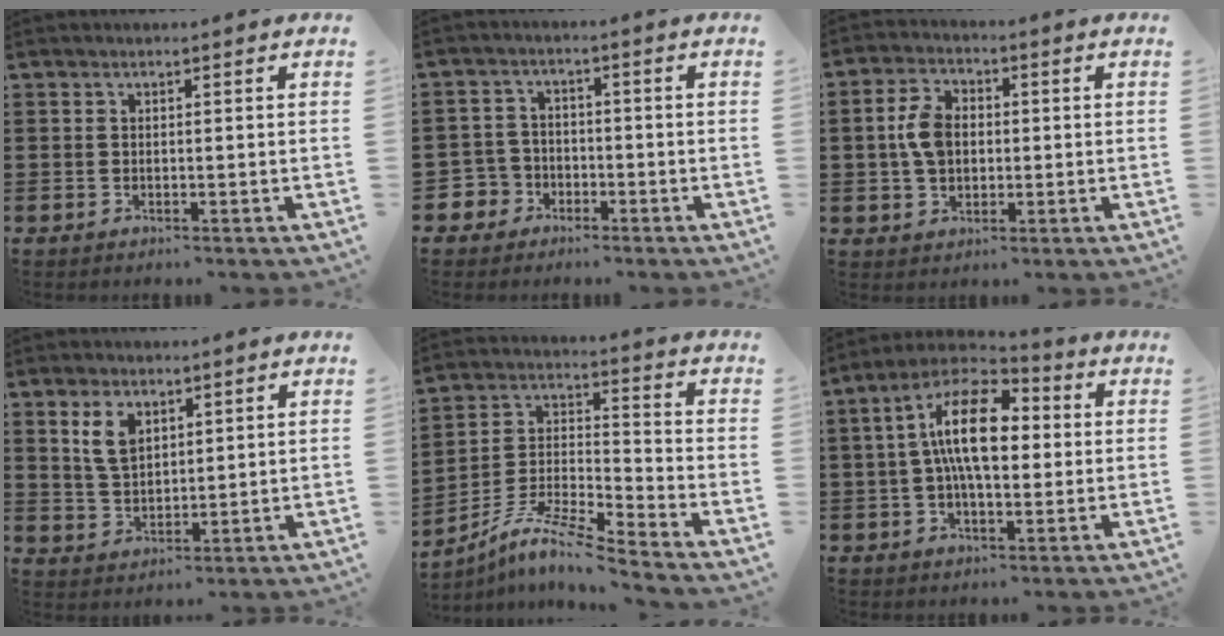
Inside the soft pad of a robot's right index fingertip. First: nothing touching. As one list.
[{"total": 4.1, "force": [-2.1, 3.5, 0.6], "torque": [-0.046, 0.000, -0.049]}, {"total": 6.1, "force": [0.0, 4.2, 4.4], "torque": [-0.113, 0.009, -0.007]}, {"total": 5.8, "force": [2.8, 3.4, 3.7], "torque": [-0.077, 0.008, 0.050]}, {"total": 8.1, "force": [-7.4, 0.3, 3.3], "torque": [-0.080, -0.004, -0.152]}, {"total": 12.8, "force": [1.9, 6.3, 11.0], "torque": [-0.229, 0.009, 0.024]}]